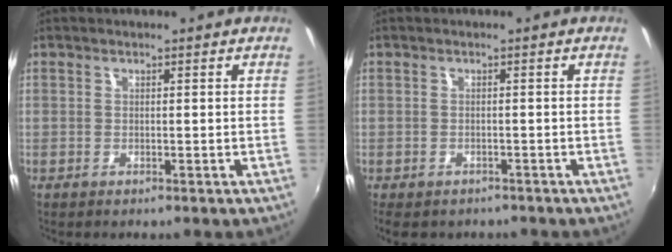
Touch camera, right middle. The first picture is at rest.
{"total": 5.6, "force": [-4.2, 2.6, 2.6], "torque": [-0.064, -0.030, -0.056]}